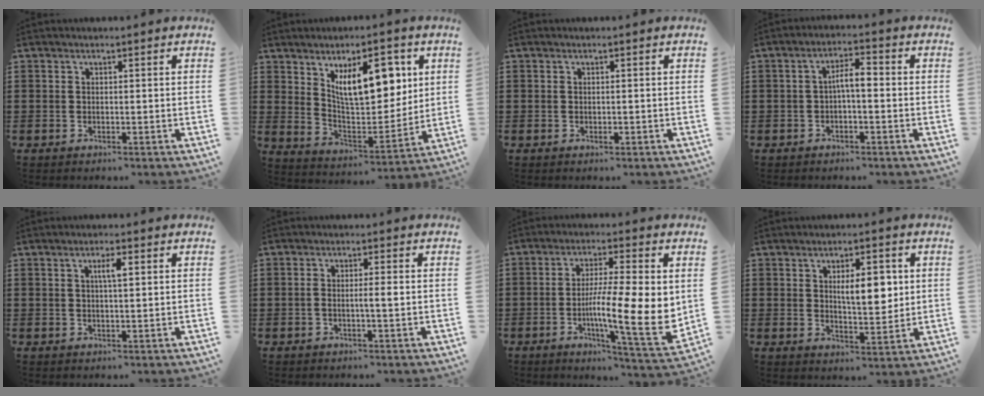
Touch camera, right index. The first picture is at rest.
{"total": 12.4, "force": [5.6, 5.6, 9.5], "torque": [-0.148, -0.014, 0.094]}
{"total": 0.6, "force": [-0.1, 0.1, 0.6], "torque": [-0.012, -0.004, -0.001]}
{"total": 3.5, "force": [-0.4, 0.9, 3.4], "torque": [-0.063, 0.009, -0.011]}
{"total": 2.9, "force": [0.8, 0.6, 2.7], "torque": [-0.054, 0.006, 0.010]}
{"total": 2.2, "force": [-0.5, 0.1, 2.1], "torque": [-0.039, -0.001, -0.010]}
{"total": 13.3, "force": [-0.4, 2.7, 13.0], "torque": [-0.199, -0.026, -0.009]}
{"total": 6.6, "force": [1.6, 2.7, 5.8], "torque": [-0.085, -0.005, 0.017]}